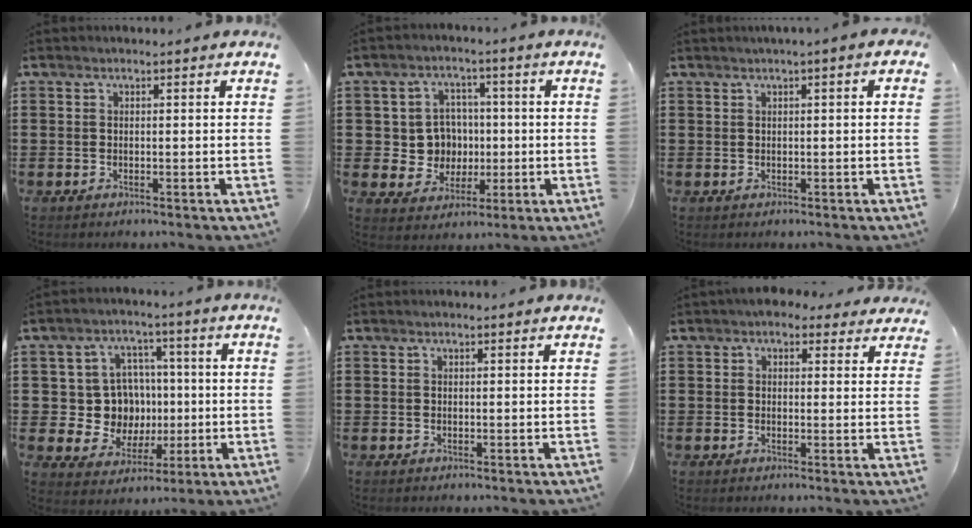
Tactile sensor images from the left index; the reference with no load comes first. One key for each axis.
{"total": 6.9, "fx": 0.4, "fy": 6.5, "fz": 2.3, "tx": -0.063, "ty": 0.015, "tz": 0.012}
{"total": 1.0, "fx": 0.2, "fy": -0.1, "fz": 1.0, "tx": -0.014, "ty": -0.004, "tz": 0.005}
{"total": 9.6, "fx": 0.8, "fy": 8.9, "fz": 3.4, "tx": -0.069, "ty": 0.009, "tz": 0.025}
{"total": 0.0}
{"total": 3.1, "fx": 2.3, "fy": 1.8, "fz": 1.0, "tx": -0.021, "ty": 0.003, "tz": 0.040}